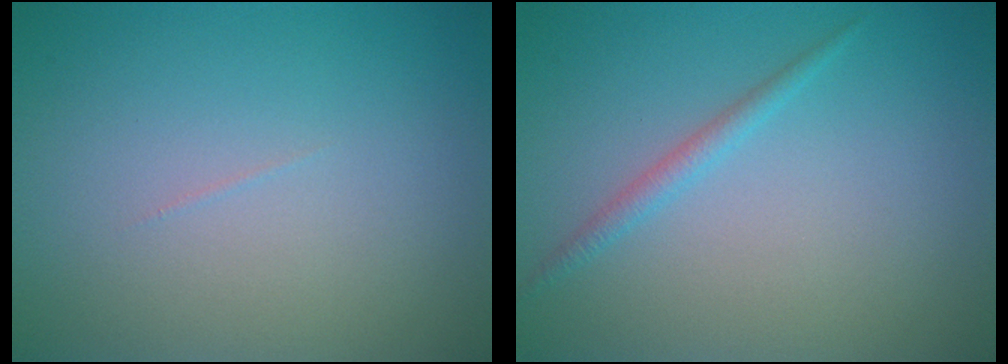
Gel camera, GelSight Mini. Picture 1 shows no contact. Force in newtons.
{"total": 1.3, "press": 1.3, "slide": 0.1}